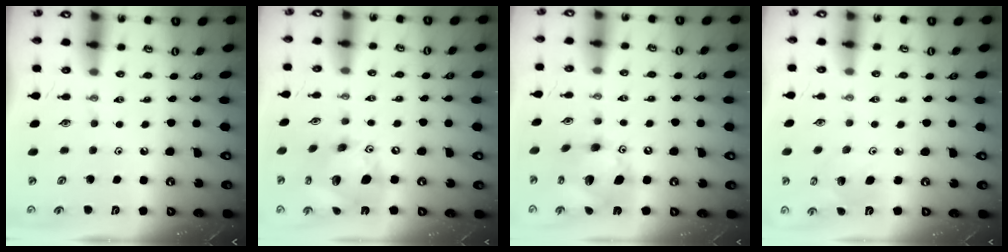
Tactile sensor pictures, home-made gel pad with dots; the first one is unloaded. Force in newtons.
{"total": 17.6, "press": 17.3, "slide": 3.2}
{"total": 15.1, "press": 15.0, "slide": 1.6}
{"total": 3.8, "press": 3.5, "slide": 1.6}